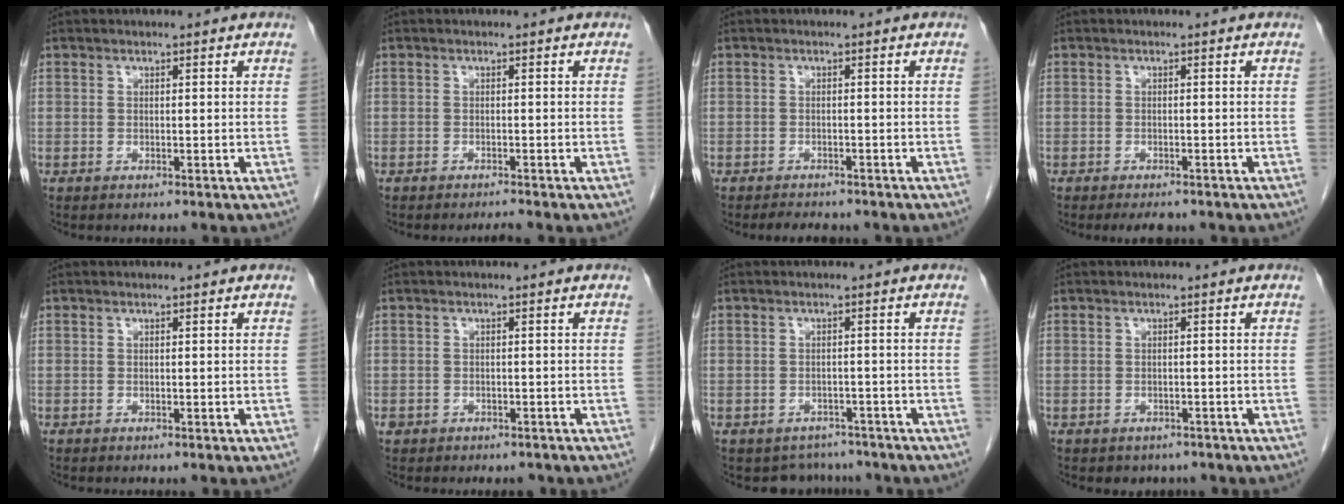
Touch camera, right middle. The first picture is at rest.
{"total": 0.8, "force": [-0.7, -0.3, 0.1], "torque": [-0.003, -0.004, -0.009]}
{"total": 3.0, "force": [-2.7, 1.0, 0.9], "torque": [-0.018, -0.005, -0.036]}
{"total": 2.4, "force": [-2.0, 0.8, 1.1], "torque": [-0.016, -0.003, -0.025]}
{"total": 0.0}
{"total": 2.4, "force": [-1.7, 1.6, 0.7], "torque": [-0.012, 0.008, -0.020]}
{"total": 4.4, "force": [-3.7, 2.2, -0.4], "torque": [0.010, 0.014, -0.049]}
{"total": 2.7, "force": [-2.0, 1.7, 0.3], "torque": [-0.006, 0.005, -0.026]}